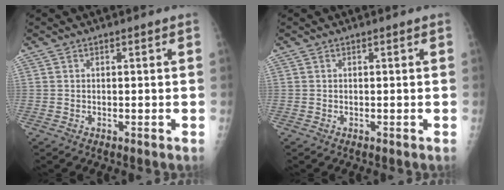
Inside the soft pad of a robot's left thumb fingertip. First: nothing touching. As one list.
[{"total": 0.0}]